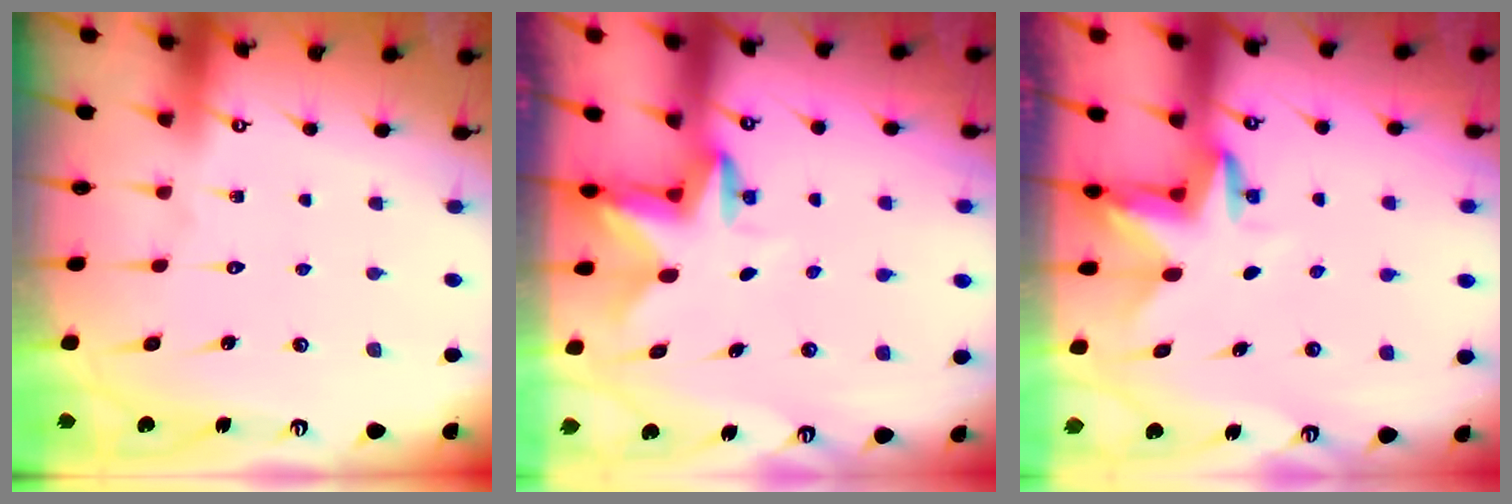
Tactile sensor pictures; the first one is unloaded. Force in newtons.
{"total": 2.7, "press": 2.7, "slide": 0.5}
{"total": 3.4, "press": 3.4, "slide": 0.1}